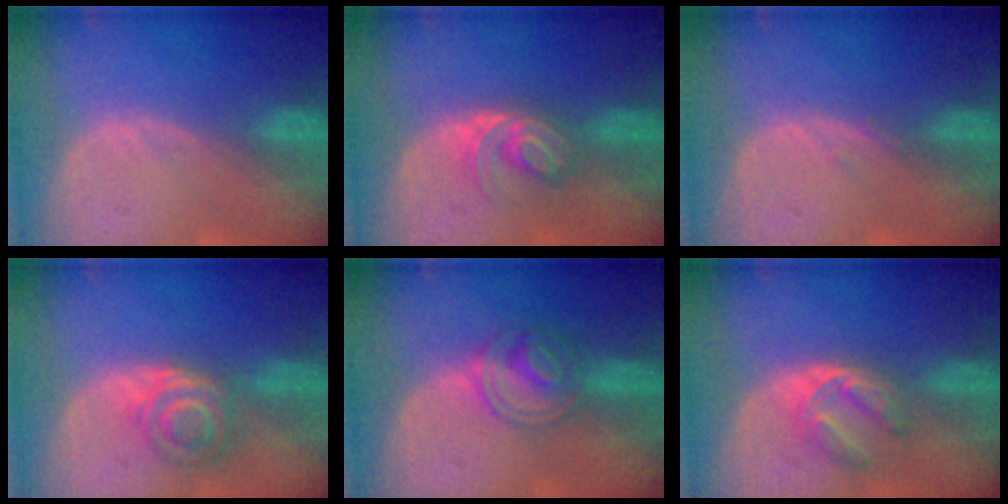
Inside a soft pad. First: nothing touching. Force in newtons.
{"total": 6.0, "press": 5.0, "slide": 3.2}
{"total": 0.6, "press": 0.6, "slide": 0.3}
{"total": 5.9, "press": 5.5, "slide": 2.2}
{"total": 6.2, "press": 5.4, "slide": 3.1}
{"total": 6.2, "press": 5.0, "slide": 3.6}